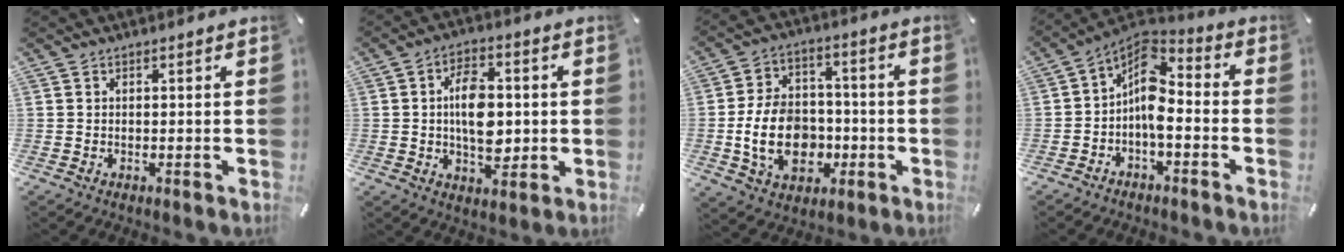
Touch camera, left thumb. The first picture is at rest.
{"total": 10.7, "force": [0.1, 6.6, 8.4], "torque": [-0.148, 0.003, -0.001]}
{"total": 15.4, "force": [-3.1, 11.3, 10.0], "torque": [-0.206, 0.014, -0.052]}
{"total": 9.4, "force": [-2.0, 5.6, 7.3], "torque": [-0.133, -0.009, -0.042]}